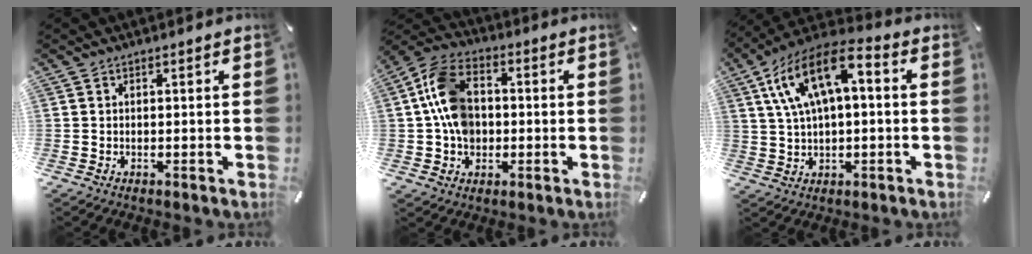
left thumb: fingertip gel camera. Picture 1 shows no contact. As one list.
[{"total": 11.5, "force": [0.0, 9.1, 7.0], "torque": [-0.166, 0.022, 0.004]}, {"total": 13.2, "force": [4.2, 6.5, 10.7], "torque": [-0.219, -0.002, 0.078]}]